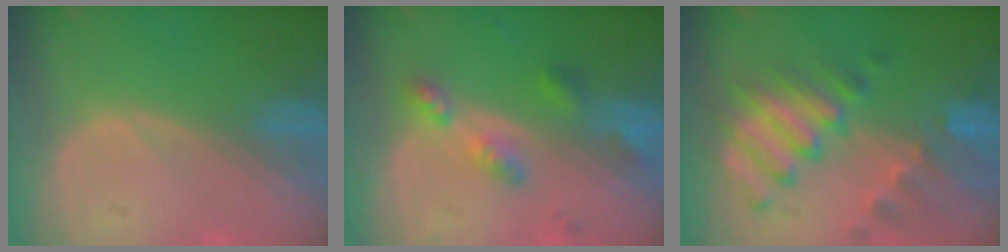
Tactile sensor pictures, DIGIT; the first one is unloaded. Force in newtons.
{"total": 5.3, "press": 5.1, "slide": 1.4}
{"total": 10.1, "press": 8.9, "slide": 4.8}